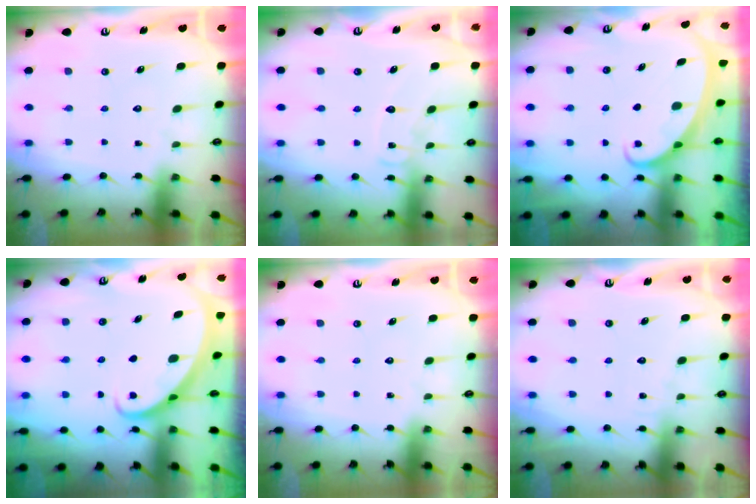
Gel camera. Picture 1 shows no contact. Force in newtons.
{"total": 7.4, "press": 7.4, "slide": 0.7}
{"total": 2.2, "press": 2.2, "slide": 0.2}
{"total": 2.8, "press": 2.8, "slide": 0.2}
{"total": 0.0}
{"total": 2.7, "press": 2.7, "slide": 0.3}